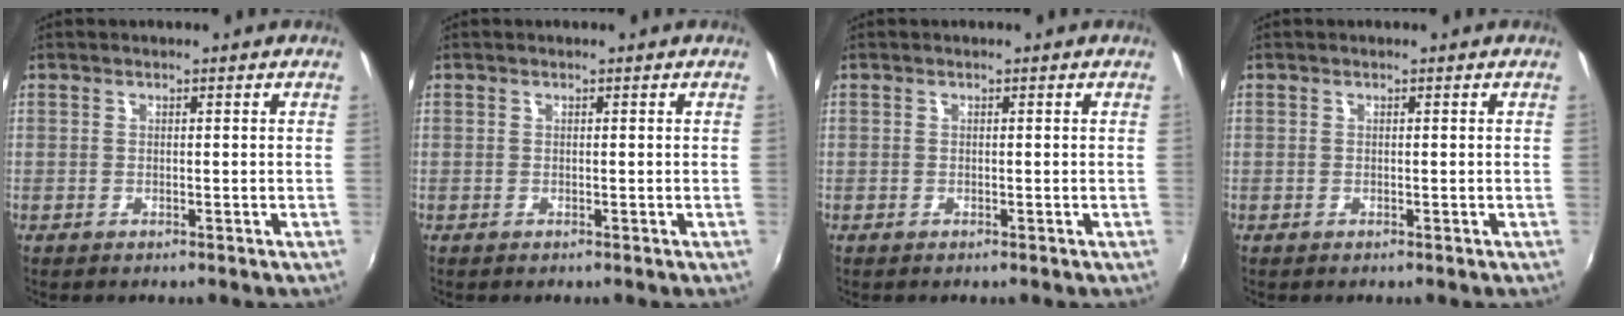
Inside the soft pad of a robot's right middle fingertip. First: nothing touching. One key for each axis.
{"total": 0.0}
{"total": 0.0}
{"total": 0.0}